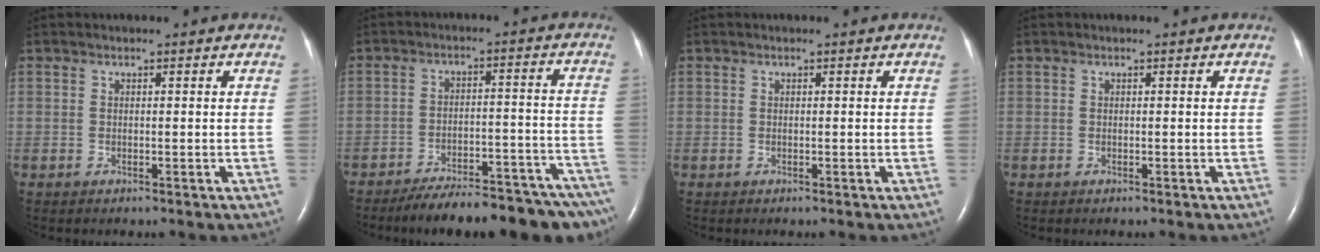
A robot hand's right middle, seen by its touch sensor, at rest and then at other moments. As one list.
[{"total": 19.5, "force": [-17.0, 3.2, 9.0], "torque": [-0.071, 0.012, -0.225]}, {"total": 0.0}, {"total": 0.0}]